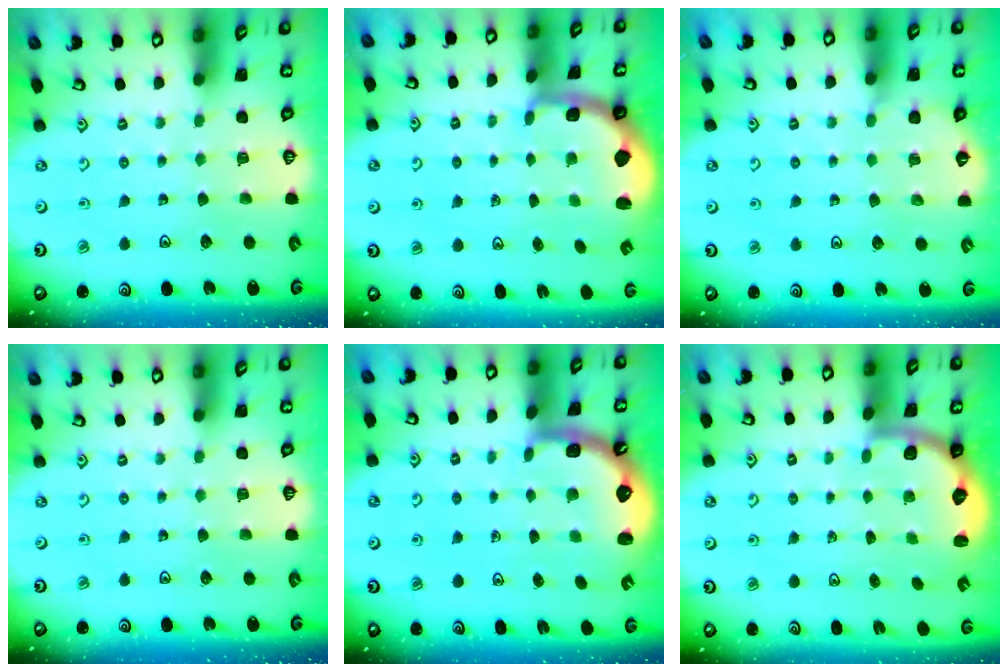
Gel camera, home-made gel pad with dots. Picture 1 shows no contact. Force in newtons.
{"total": 1.0, "press": 0.9, "slide": 0.2}
{"total": 3.9, "press": 3.9, "slide": 0.6}
{"total": 0.0}
{"total": 1.9, "press": 1.7, "slide": 0.6}
{"total": 2.6, "press": 1.9, "slide": 1.7}